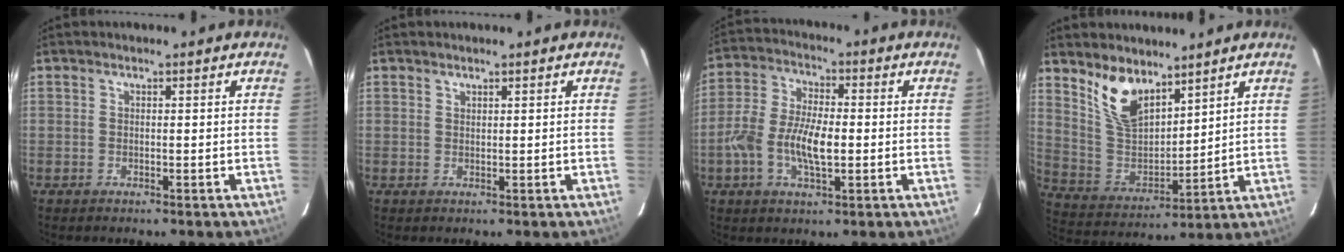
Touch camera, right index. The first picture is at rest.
{"total": 0.6, "force": [0.6, 0.2, 0.0], "torque": [0.000, 0.001, 0.011]}
{"total": 10.1, "force": [-2.1, 4.4, 8.9], "torque": [-0.182, 0.005, -0.042]}
{"total": 11.5, "force": [8.0, 5.3, 6.4], "torque": [-0.127, 0.000, 0.168]}